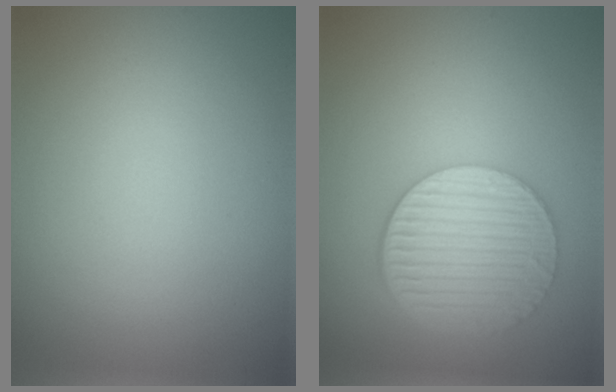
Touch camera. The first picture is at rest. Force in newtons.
{"total": 6.1, "press": 4.5, "slide": 4.1}